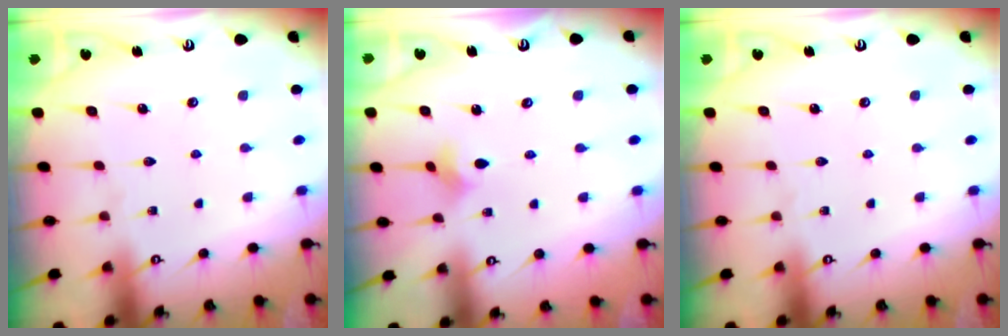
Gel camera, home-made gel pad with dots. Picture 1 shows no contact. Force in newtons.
{"total": 2.9, "press": 2.9, "slide": 0.5}
{"total": 0.0}